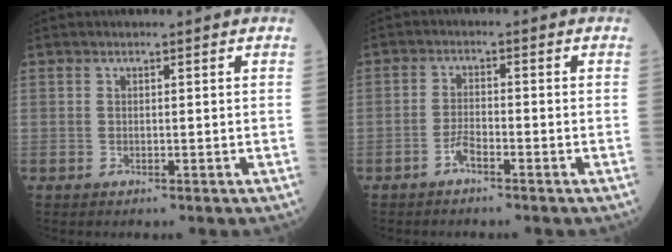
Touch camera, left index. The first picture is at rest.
{"total": 2.3, "force": [-1.8, 0.4, 1.5], "torque": [-0.031, 0.000, -0.035]}